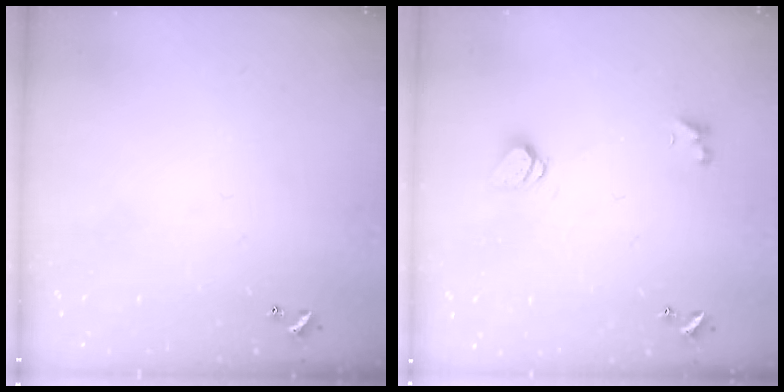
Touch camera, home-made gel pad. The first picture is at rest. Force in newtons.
{"total": 1.5, "press": 1.4, "slide": 0.5}